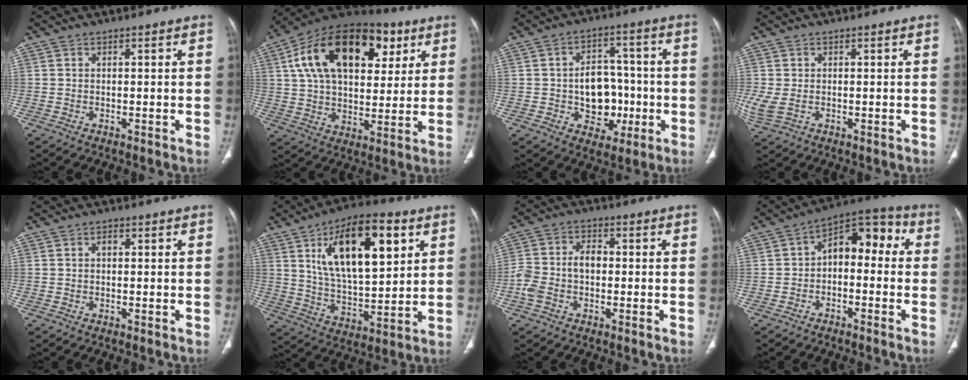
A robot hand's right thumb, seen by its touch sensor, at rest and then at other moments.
{"total": 25.7, "force": [9.5, 15.1, 18.5], "torque": [-0.292, 0.018, 0.151]}
{"total": 11.0, "force": [-1.9, 8.4, 6.9], "torque": [-0.053, 0.032, -0.020]}
{"total": 4.1, "force": [-0.4, 2.8, 3.0], "torque": [-0.088, 0.001, 0.000]}
{"total": 1.0, "force": [0.1, 0.7, 0.7], "torque": [-0.007, 0.004, -0.001]}
{"total": 21.0, "force": [7.9, 9.1, 17.2], "torque": [-0.252, -0.024, 0.137]}
{"total": 7.9, "force": [-1.3, 5.2, 5.8], "torque": [-0.123, 0.029, -0.030]}
{"total": 10.4, "force": [-0.2, 6.5, 8.1], "torque": [-0.080, 0.050, -0.021]}